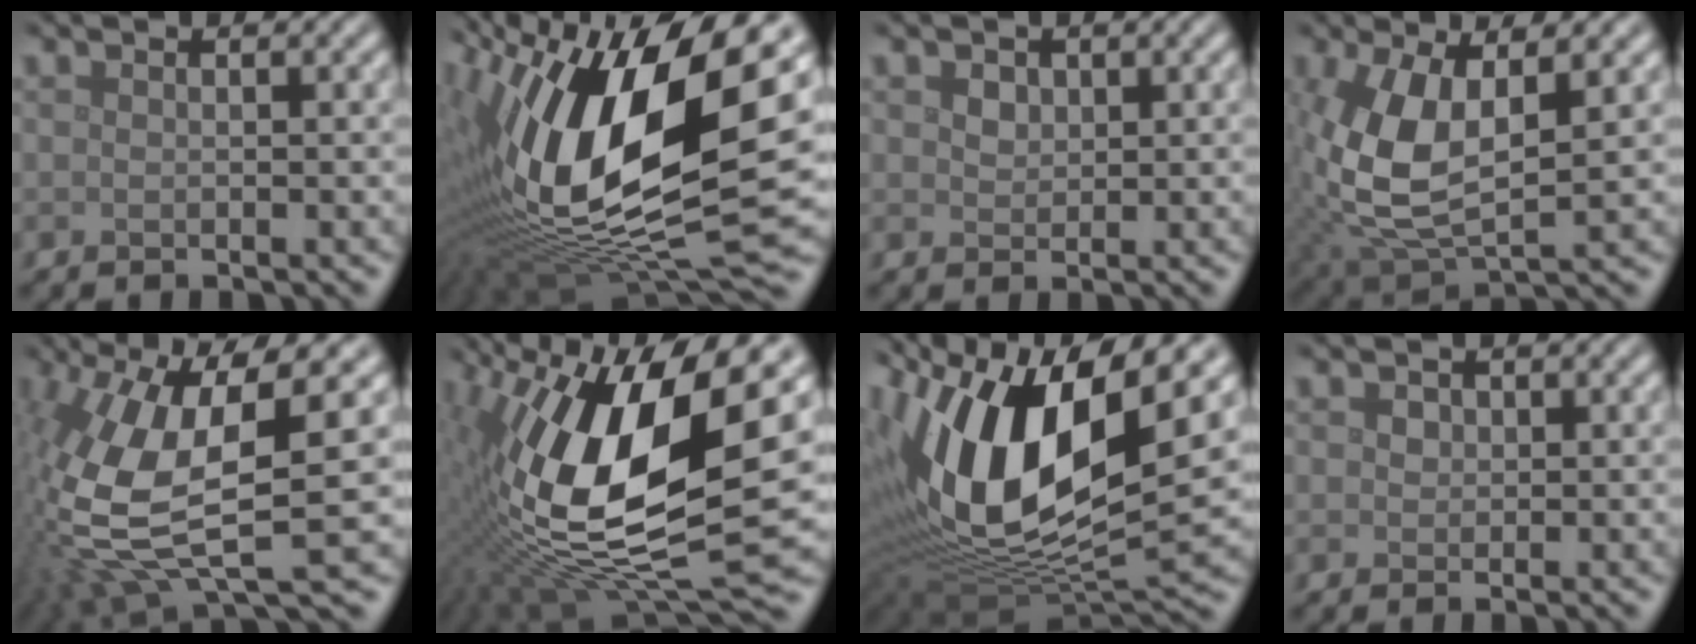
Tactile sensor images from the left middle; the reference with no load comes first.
{"total": 18.3, "force": [3.4, 8.2, 16.1], "torque": [-0.314, -0.001, 0.053]}
{"total": 1.3, "force": [0.7, 1.0, 0.5], "torque": [-0.010, -0.002, 0.013]}
{"total": 8.6, "force": [0.8, 4.2, 7.4], "torque": [-0.176, -0.005, 0.020]}
{"total": 12.6, "force": [0.6, 4.7, 11.7], "torque": [-0.270, -0.022, 0.020]}
{"total": 17.1, "force": [2.0, 7.6, 15.3], "torque": [-0.305, -0.017, 0.035]}
{"total": 15.3, "force": [3.5, 7.5, 12.9], "torque": [-0.259, -0.002, 0.060]}
{"total": 1.0, "force": [0.3, 0.8, 0.3], "torque": [-0.004, 0.000, 0.004]}